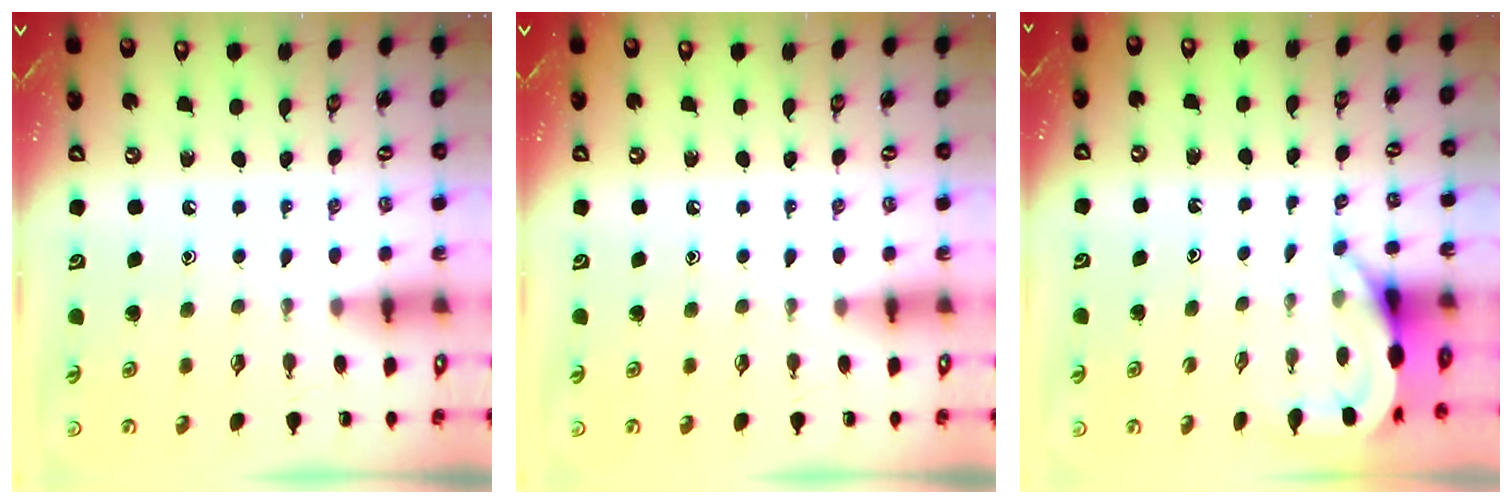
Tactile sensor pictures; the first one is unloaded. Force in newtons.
{"total": 0.0}
{"total": 5.2, "press": 5.2, "slide": 0.2}